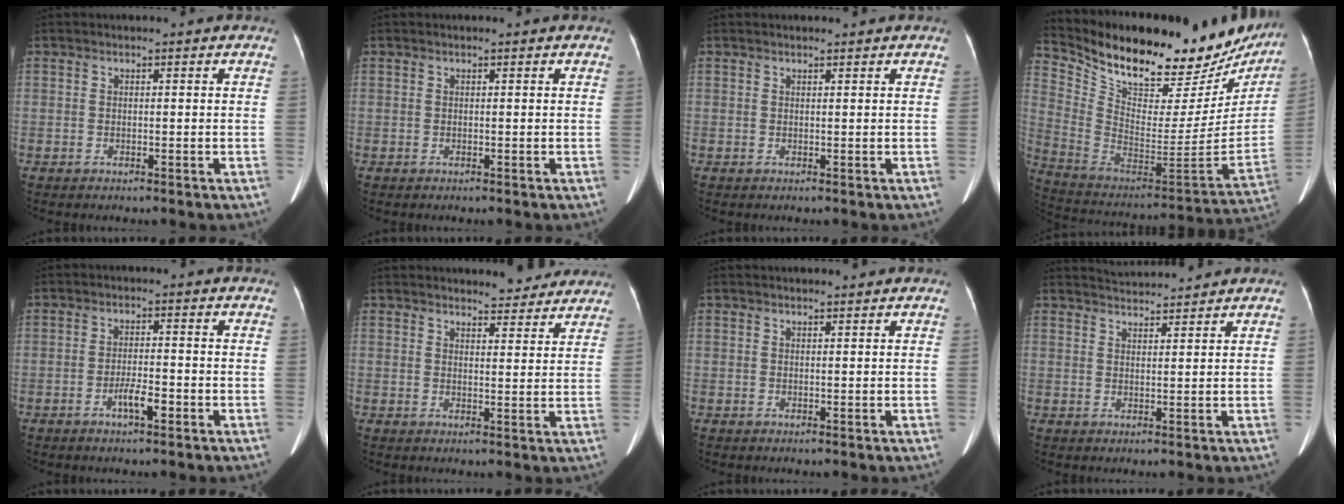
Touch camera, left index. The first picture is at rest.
{"total": 0.0}
{"total": 1.0, "force": [1.0, 0.1, 0.4], "torque": [-0.007, 0.010, 0.017]}
{"total": 32.9, "force": [26.7, 11.2, 15.6], "torque": [-0.283, -0.021, 0.386]}
{"total": 3.1, "force": [-1.6, 0.6, 2.6], "torque": [-0.046, 0.001, -0.028]}
{"total": 5.9, "force": [5.6, 1.3, 1.0], "torque": [-0.011, -0.004, 0.063]}
{"total": 1.4, "force": [1.3, 0.2, 0.5], "torque": [-0.008, 0.012, 0.022]}
{"total": 4.7, "force": [4.6, -0.4, 0.4], "torque": [-0.015, 0.019, 0.075]}